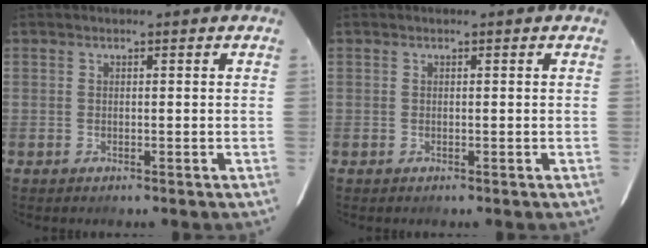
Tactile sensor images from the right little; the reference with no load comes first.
{"total": 0.0}